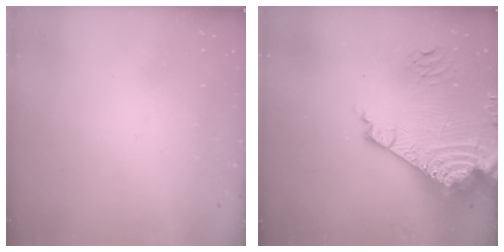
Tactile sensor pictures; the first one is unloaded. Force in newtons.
{"total": 21.9, "press": 21.6, "slide": 3.2}